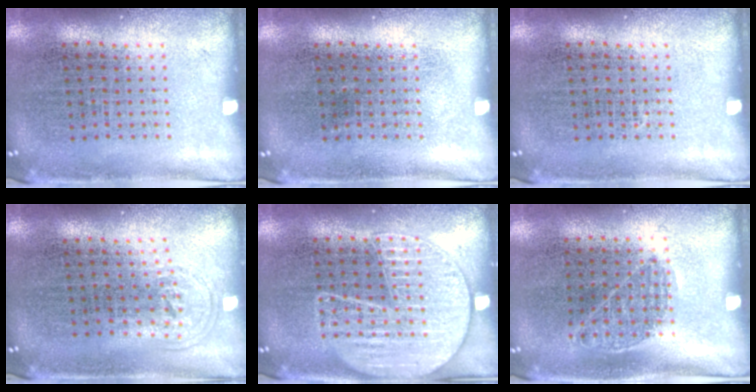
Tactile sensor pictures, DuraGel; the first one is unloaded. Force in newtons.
{"total": 0.0}
{"total": 0.0}
{"total": 0.9, "press": 0.6, "slide": 0.6}
{"total": 1.6, "press": 1.6, "slide": 0.1}
{"total": 0.9, "press": 0.7, "slide": 0.6}